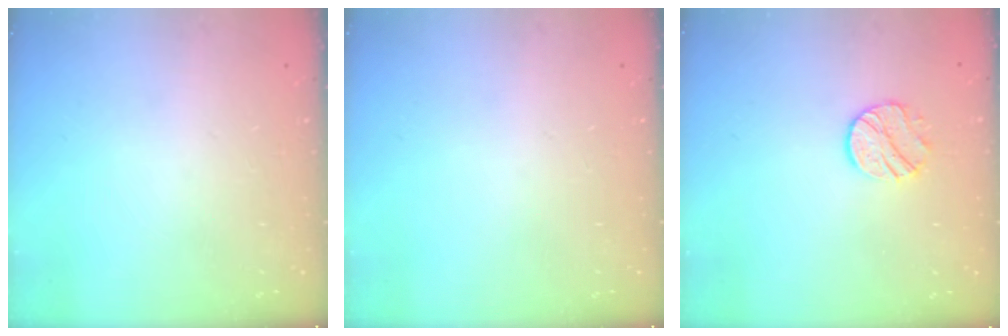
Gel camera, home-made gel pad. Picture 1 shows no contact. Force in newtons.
{"total": 0.0}
{"total": 8.6, "press": 8.5, "slide": 0.1}